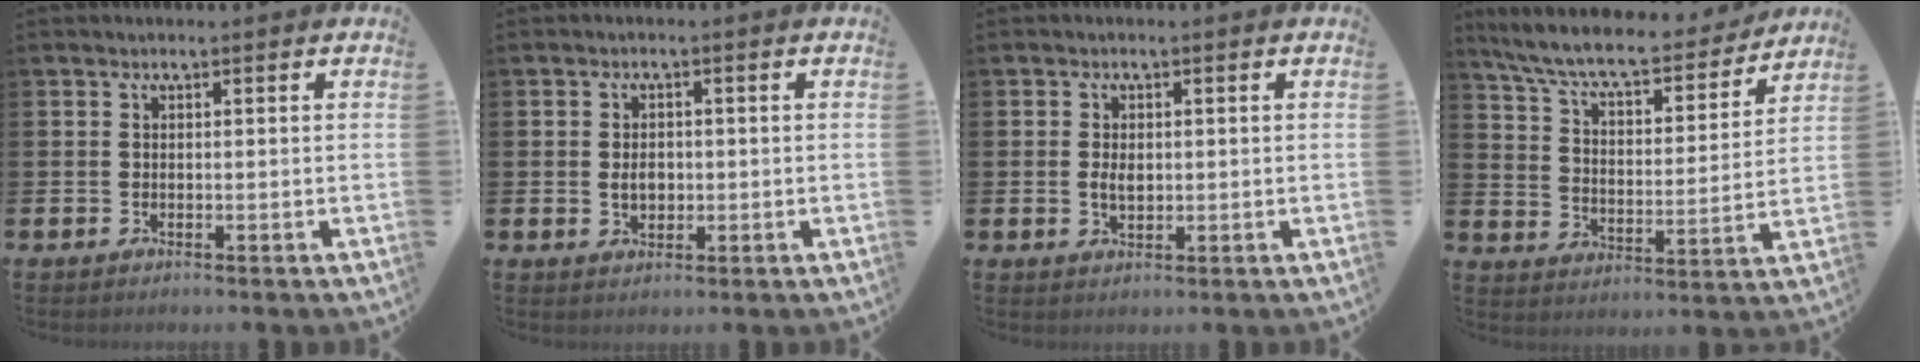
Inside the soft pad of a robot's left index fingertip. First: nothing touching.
{"total": 2.4, "force": [-0.1, 1.7, 1.7], "torque": [-0.013, -0.001, -0.008]}
{"total": 2.1, "force": [0.1, 1.3, 1.7], "torque": [-0.014, -0.002, -0.004]}
{"total": 8.6, "force": [7.8, 1.5, 3.3], "torque": [-0.101, -0.052, 0.131]}